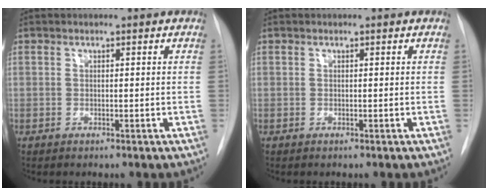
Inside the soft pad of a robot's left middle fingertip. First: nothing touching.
{"total": 0.0}